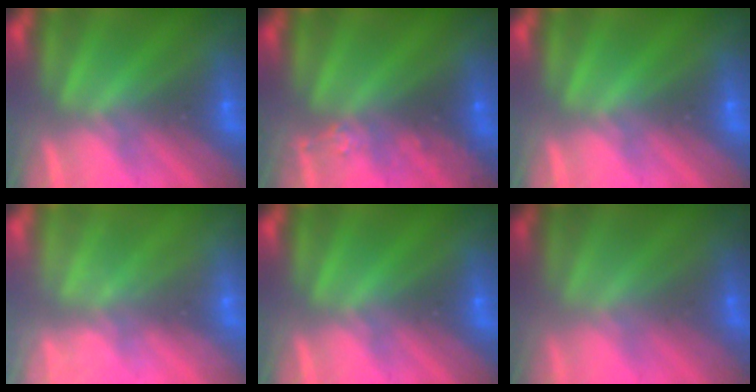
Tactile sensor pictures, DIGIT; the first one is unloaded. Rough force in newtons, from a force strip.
{"total": 2.4}
{"total": 0.0}
{"total": 2.1}
{"total": 0.0}
{"total": 1.6}